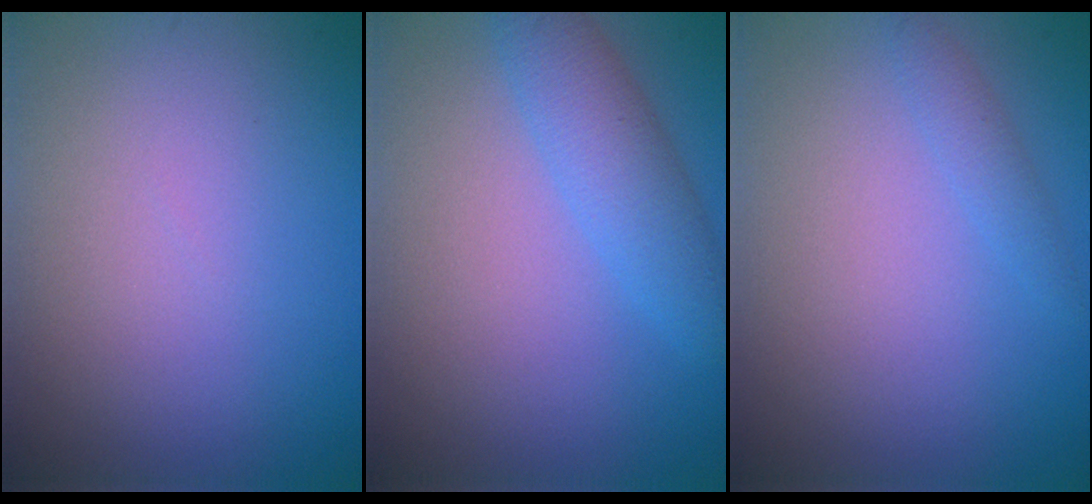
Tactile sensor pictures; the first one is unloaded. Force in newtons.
{"total": 3.5, "press": 3.5, "slide": 0.2}
{"total": 1.1, "press": 1.1, "slide": 0.1}